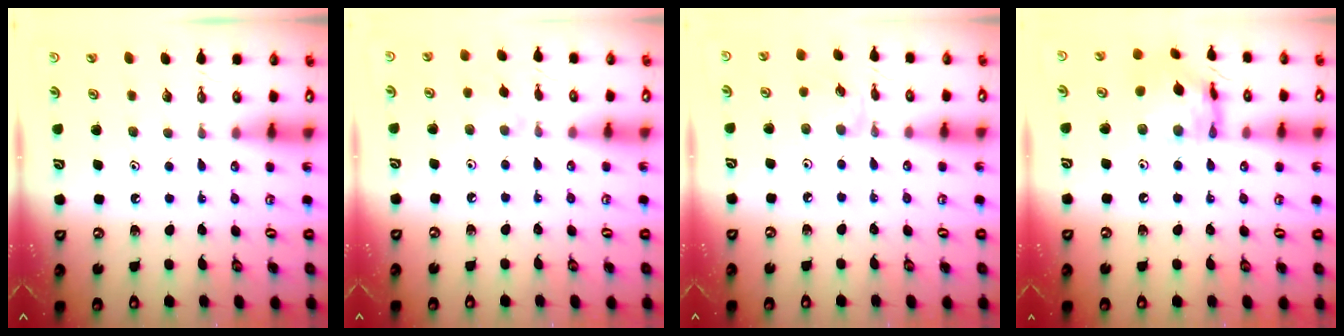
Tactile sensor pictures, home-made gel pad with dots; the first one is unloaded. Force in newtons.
{"total": 1.1, "press": 1.0, "slide": 0.4}
{"total": 1.3, "press": 1.2, "slide": 0.4}
{"total": 12.5, "press": 12.5, "slide": 1.1}